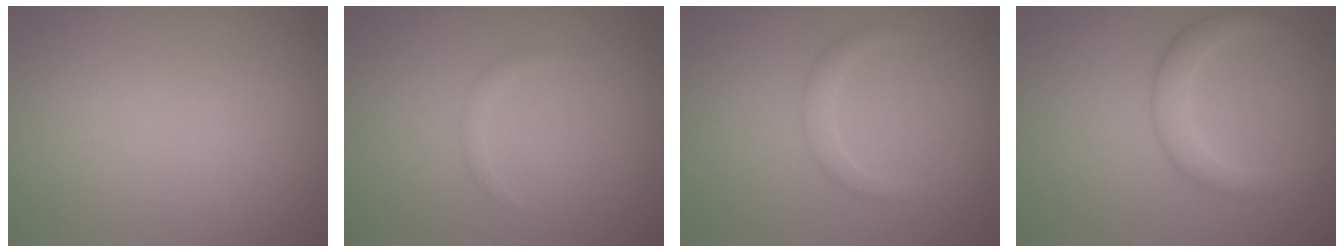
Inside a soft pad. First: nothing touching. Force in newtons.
{"total": 0.7, "press": 0.7, "slide": 0.0}
{"total": 1.2, "press": 1.2, "slide": 0.0}
{"total": 2.5, "press": 2.5, "slide": 0.1}